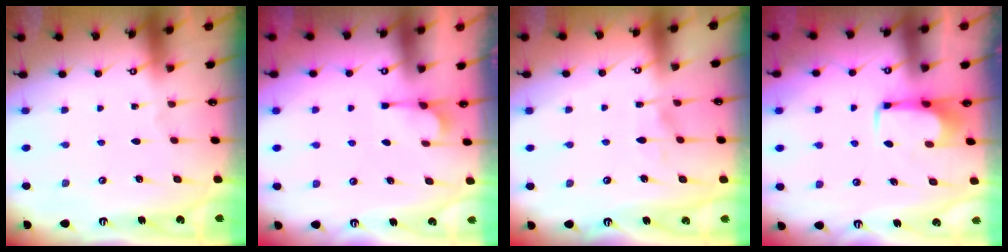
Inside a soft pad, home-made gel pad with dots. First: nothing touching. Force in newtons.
{"total": 4.3, "press": 4.1, "slide": 1.1}
{"total": 5.2, "press": 5.2, "slide": 0.3}
{"total": 1.6, "press": 1.5, "slide": 0.4}